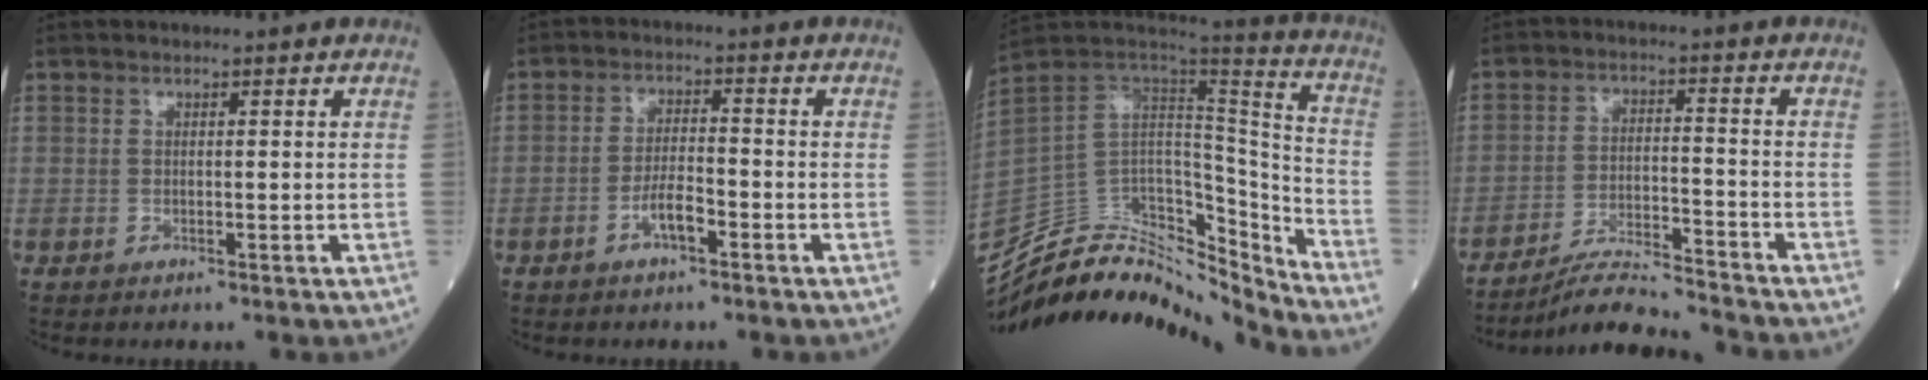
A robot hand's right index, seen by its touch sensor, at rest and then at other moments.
{"total": 3.6, "force": [-2.0, 0.9, 2.9], "torque": [-0.055, 0.006, -0.035]}
{"total": 25.5, "force": [-23.7, 6.2, 7.1], "torque": [-0.162, 0.034, -0.378]}
{"total": 8.6, "force": [-8.4, -0.9, 1.7], "torque": [-0.029, -0.005, -0.151]}